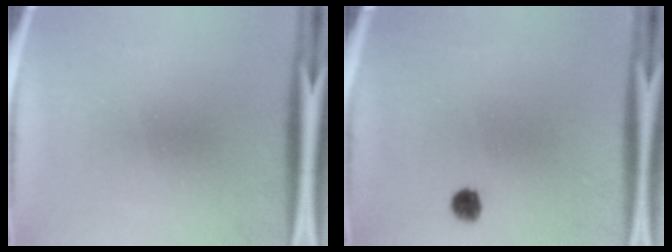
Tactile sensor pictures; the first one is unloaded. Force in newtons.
{"total": 2.3}